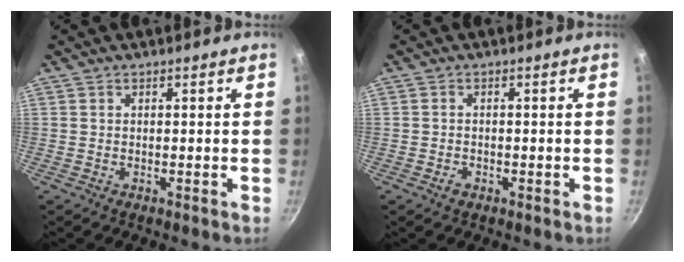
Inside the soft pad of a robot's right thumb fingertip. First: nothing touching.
{"total": 1.5, "force": [-0.8, 1.0, 0.8], "torque": [-0.014, 0.005, -0.014]}